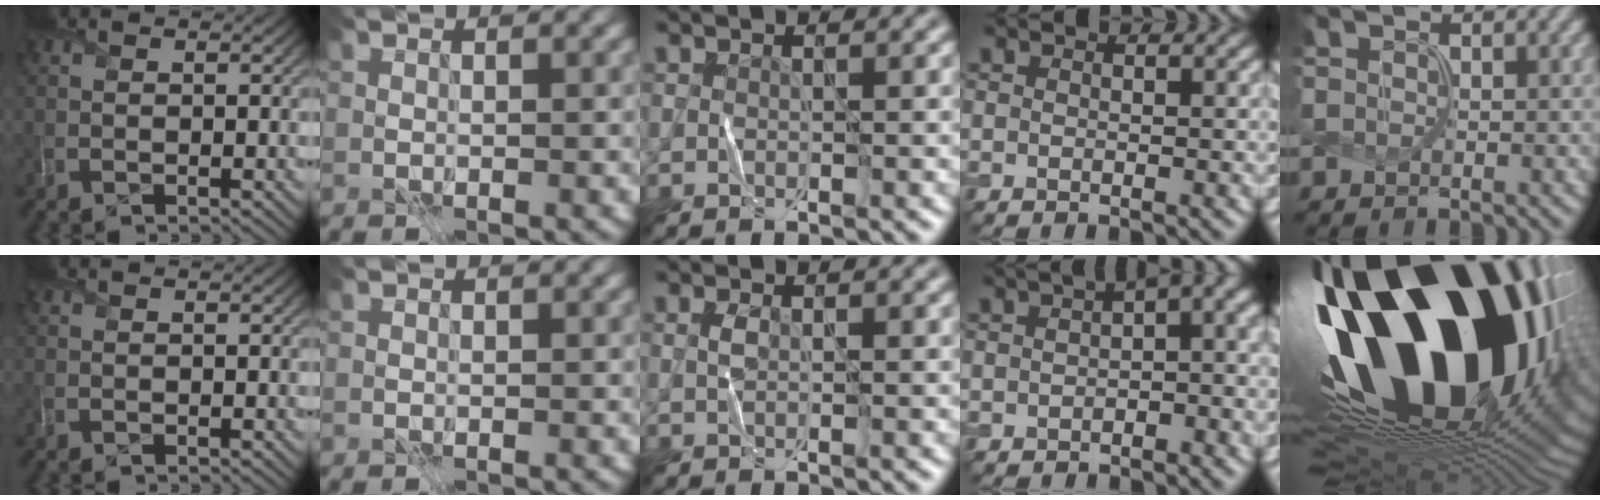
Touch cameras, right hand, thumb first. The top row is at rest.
{"middle": {"total": 0.9, "force": [0.1, 0.4, 0.8], "torque": [-0.019, 0.000, 0.000]}, "ring": {"total": 5.9, "force": [1.0, 2.4, 5.3], "torque": [-0.050, 0.017, 0.008]}, "little": {"total": 22.8, "force": [5.0, 12.7, 18.3], "torque": [-0.314, -0.037, 0.100]}}